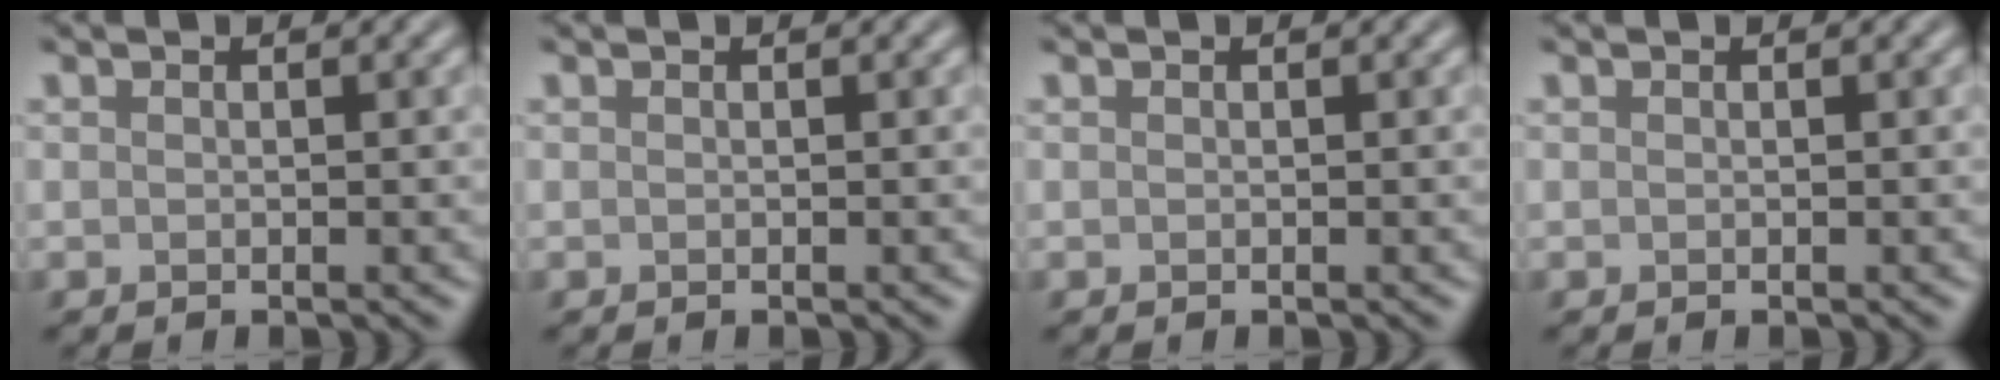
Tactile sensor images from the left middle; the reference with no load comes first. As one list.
[{"total": 0.0}, {"total": 0.0}, {"total": 0.0}]